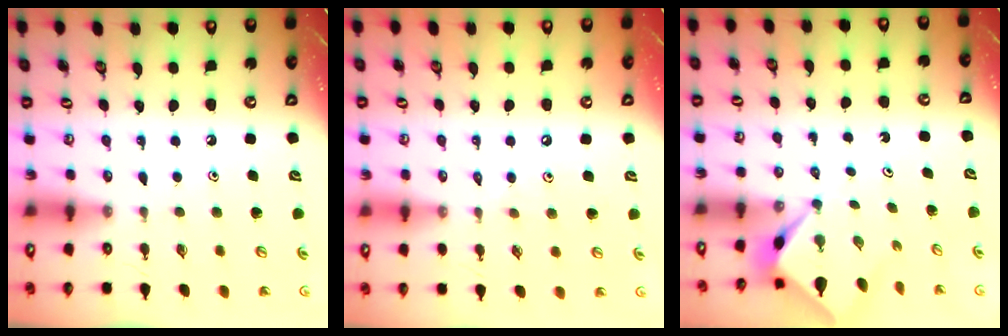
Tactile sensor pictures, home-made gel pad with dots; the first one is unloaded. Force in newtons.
{"total": 2.8, "press": 2.8, "slide": 0.4}
{"total": 2.6, "press": 2.6, "slide": 0.2}